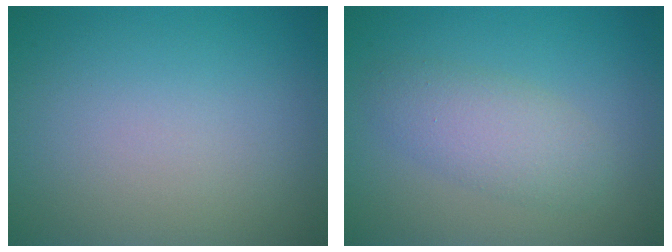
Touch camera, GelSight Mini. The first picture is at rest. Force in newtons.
{"total": 3.3, "press": 3.3, "slide": 0.2}